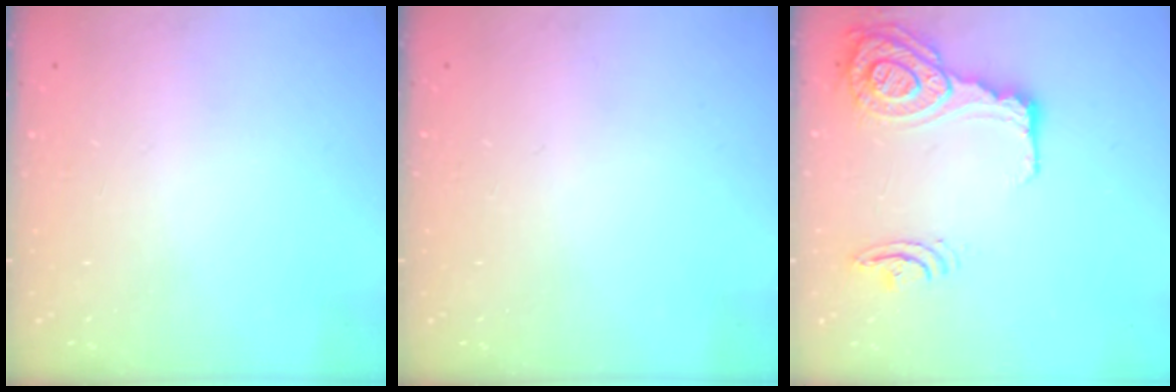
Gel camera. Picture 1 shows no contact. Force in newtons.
{"total": 0.0}
{"total": 18.9, "press": 18.6, "slide": 3.2}